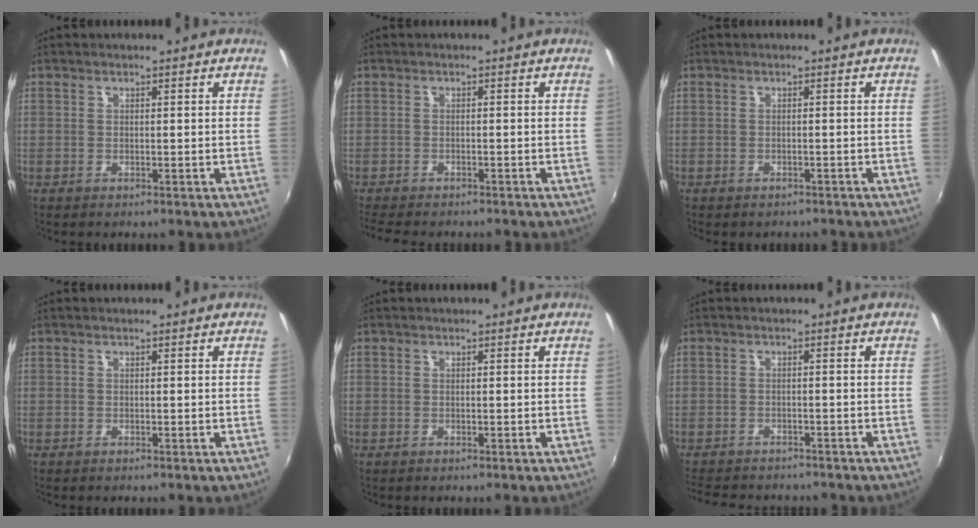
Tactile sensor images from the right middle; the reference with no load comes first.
{"total": 5.4, "force": [-4.8, 1.4, 2.0], "torque": [-0.056, -0.019, -0.083]}
{"total": 1.9, "force": [-1.6, 0.9, 0.5], "torque": [-0.015, -0.009, -0.022]}
{"total": 0.0}
{"total": 0.0}
{"total": 8.0, "force": [-7.1, 2.7, 2.5], "torque": [-0.069, -0.013, -0.110]}